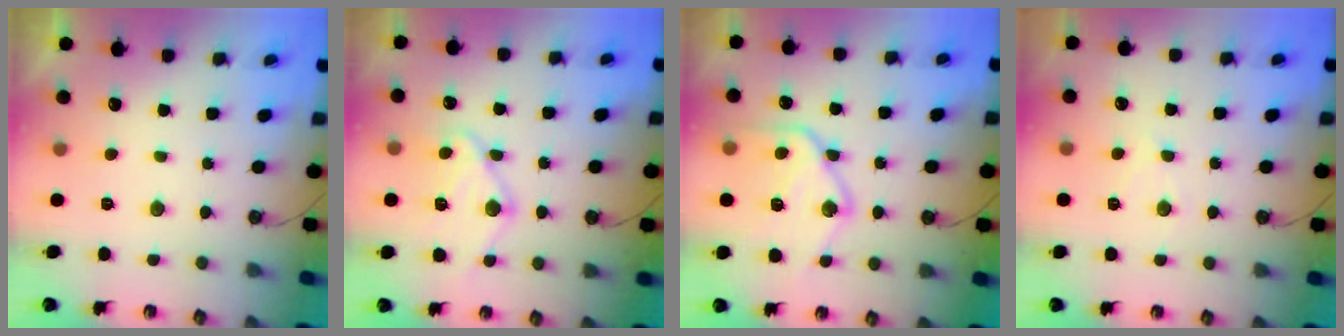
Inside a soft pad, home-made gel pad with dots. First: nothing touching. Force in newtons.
{"total": 13.9, "press": 13.8, "slide": 1.4}
{"total": 19.0, "press": 18.9, "slide": 1.9}
{"total": 5.8, "press": 5.8, "slide": 1.0}